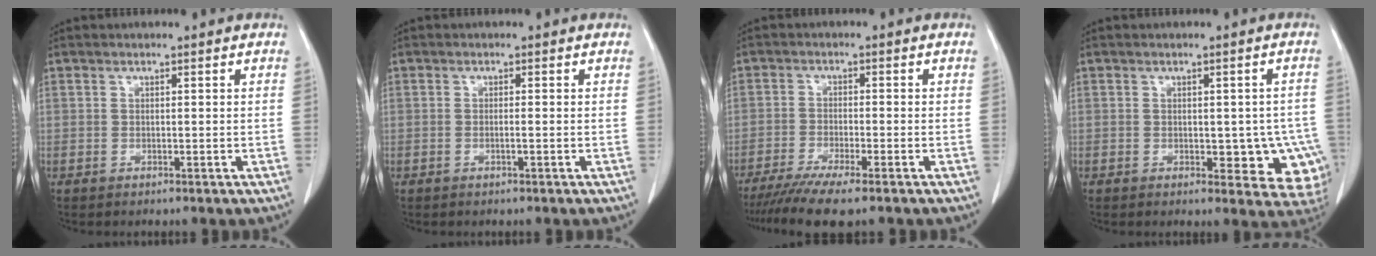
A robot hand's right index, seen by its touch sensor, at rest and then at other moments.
{"total": 0.7, "force": [-0.3, -0.2, 0.6], "torque": [-0.011, 0.000, -0.004]}
{"total": 7.9, "force": [-6.2, -0.1, 4.9], "torque": [-0.076, -0.019, -0.101]}
{"total": 8.5, "force": [-2.0, 4.5, 7.0], "torque": [-0.054, 0.009, -0.017]}